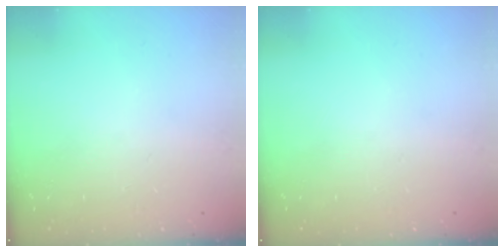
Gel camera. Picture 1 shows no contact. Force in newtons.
{"total": 0.0}